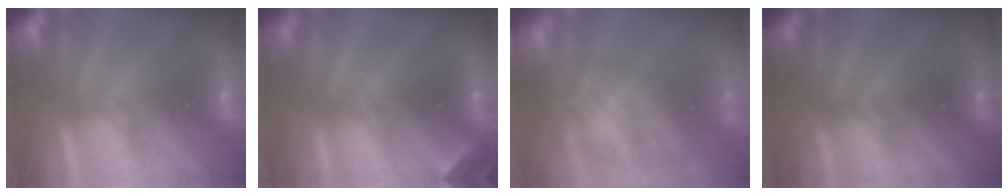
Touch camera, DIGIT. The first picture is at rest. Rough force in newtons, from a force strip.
{"total": 2.0}
{"total": 7.6}
{"total": 2.0}